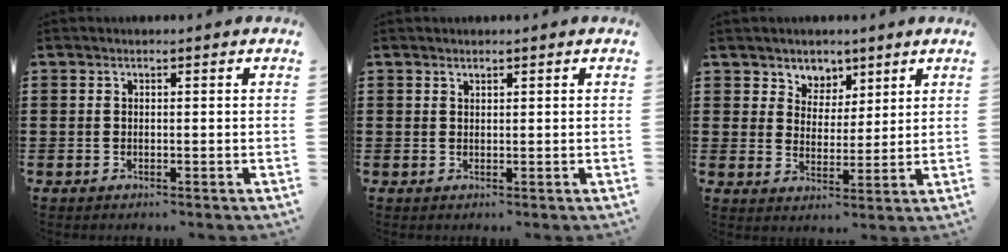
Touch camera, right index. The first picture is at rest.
{"total": 0.7, "force": [0.7, -0.2, -0.1], "torque": [0.003, 0.000, 0.014]}
{"total": 4.5, "force": [3.4, 2.9, -0.4], "torque": [-0.017, -0.002, 0.063]}